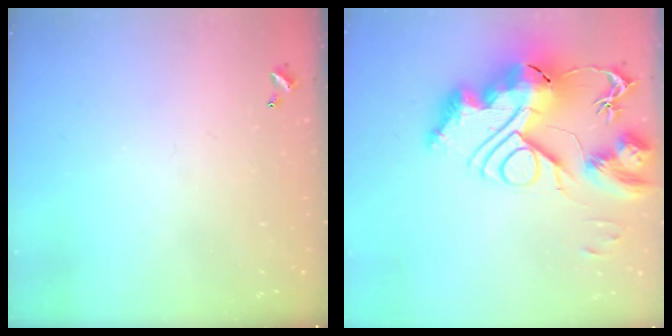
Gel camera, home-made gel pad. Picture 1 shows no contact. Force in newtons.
{"total": 0.7, "press": 0.7, "slide": 0.0}